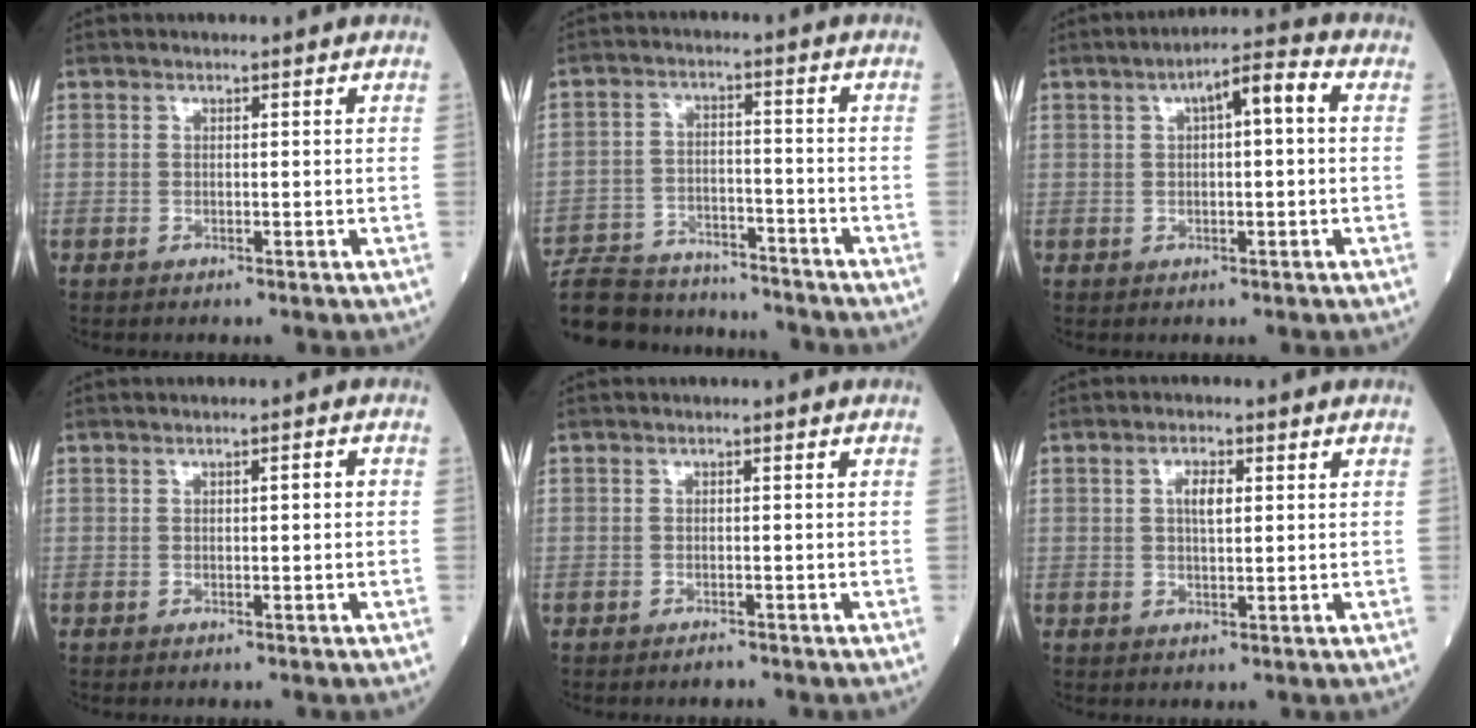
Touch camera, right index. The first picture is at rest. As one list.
[{"total": 18.5, "force": [-16.6, 5.7, 5.9], "torque": [-0.151, 0.006, -0.252]}, {"total": 7.2, "force": [2.0, 2.0, 6.6], "torque": [-0.116, 0.034, 0.031]}, {"total": 1.8, "force": [0.1, 0.7, 1.7], "torque": [-0.041, 0.013, 0.004]}, {"total": 1.5, "force": [-1.1, 0.7, 0.6], "torque": [-0.022, -0.002, -0.015]}, {"total": 3.6, "force": [0.8, 1.6, 3.2], "torque": [-0.069, 0.007, 0.017]}]